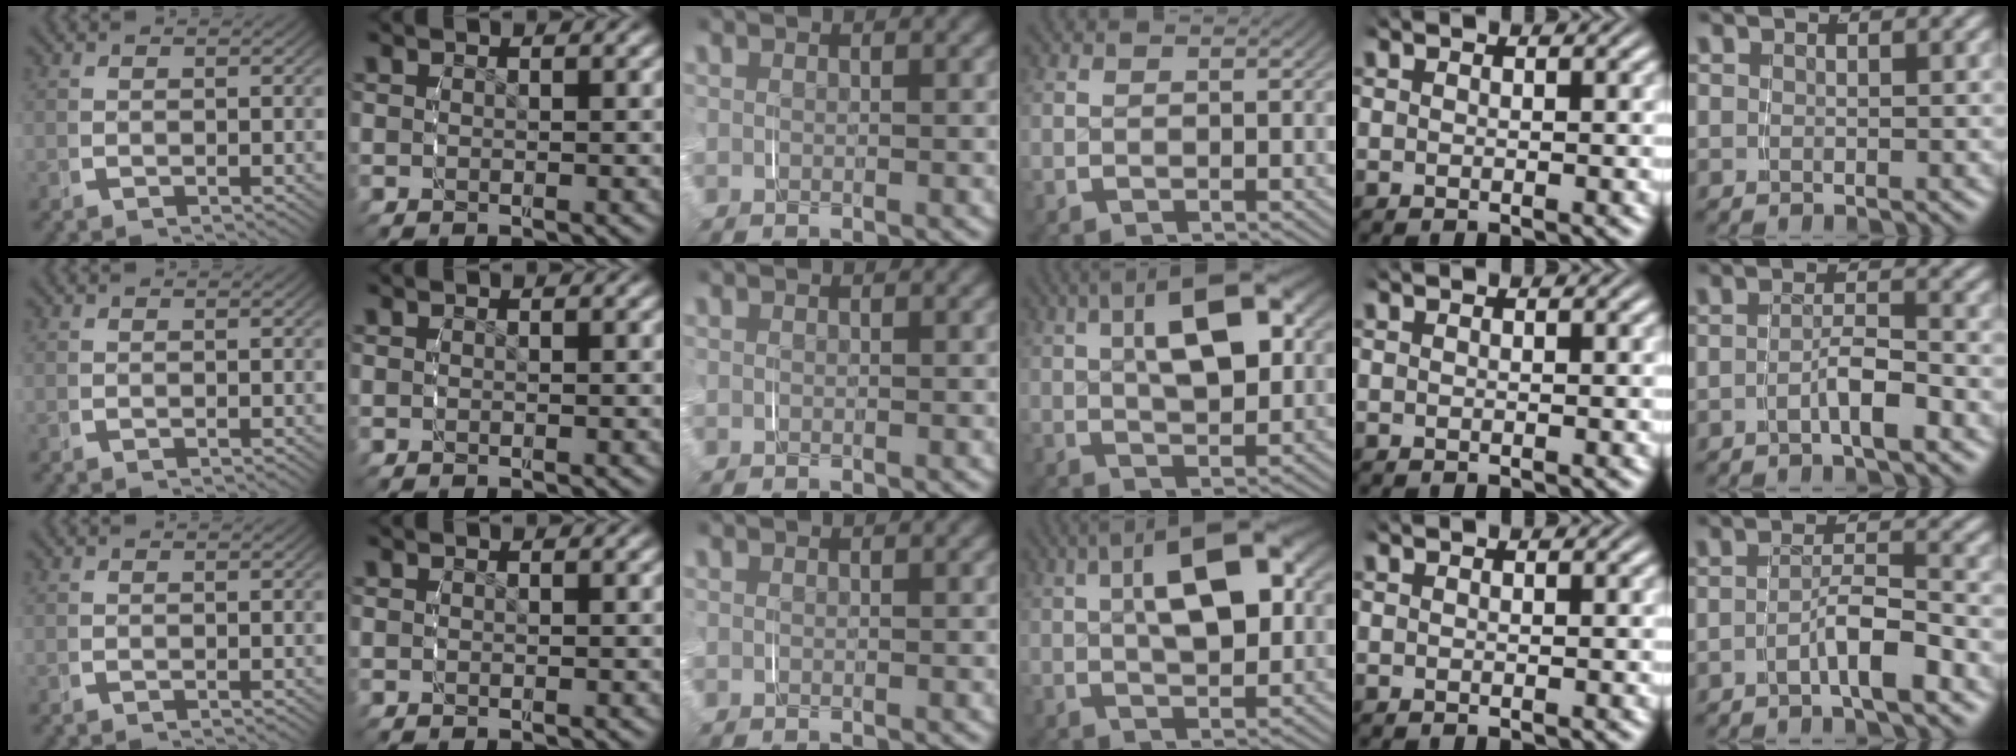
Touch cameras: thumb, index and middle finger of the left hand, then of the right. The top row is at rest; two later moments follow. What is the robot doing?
{"motion": "grasp_and_lifting", "object": "lipstick"}